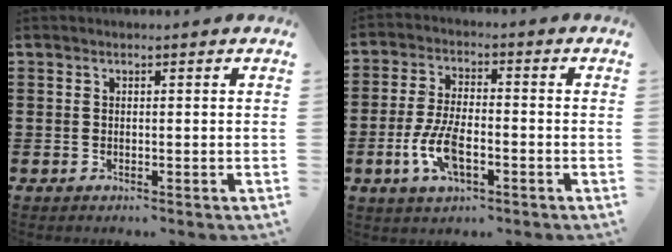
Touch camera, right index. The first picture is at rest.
{"total": 7.2, "force": [-2.5, 3.2, 5.9], "torque": [-0.141, -0.005, -0.053]}